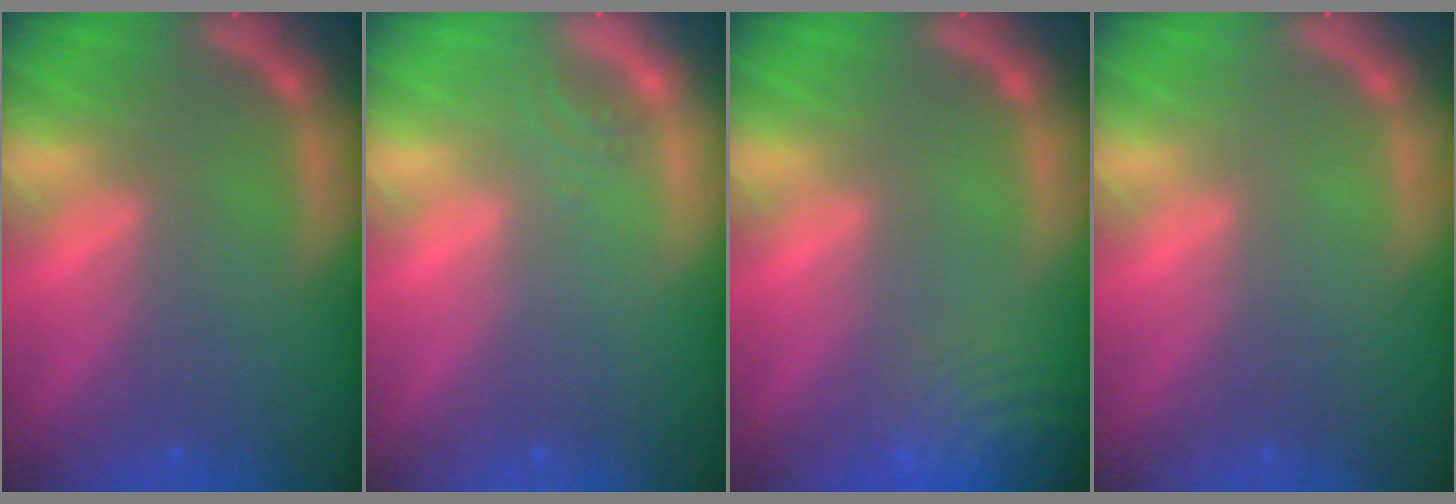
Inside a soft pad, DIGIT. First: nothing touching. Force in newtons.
{"total": 1.0}
{"total": 9.0}
{"total": 0.0}